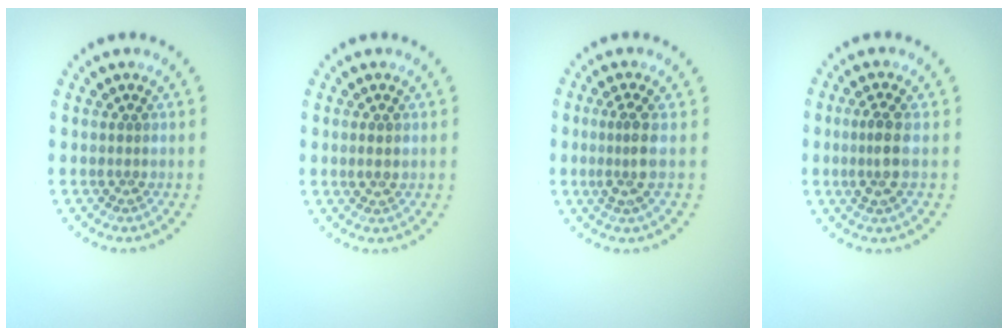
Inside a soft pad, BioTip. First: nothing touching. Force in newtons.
{"total": 0.7, "press": 0.7, "slide": 0.0}
{"total": 2.4, "press": 1.8, "slide": 1.6}
{"total": 2.4, "press": 2.2, "slide": 1.0}